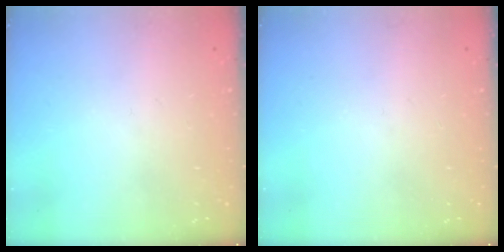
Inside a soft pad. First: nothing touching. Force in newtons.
{"total": 0.0}